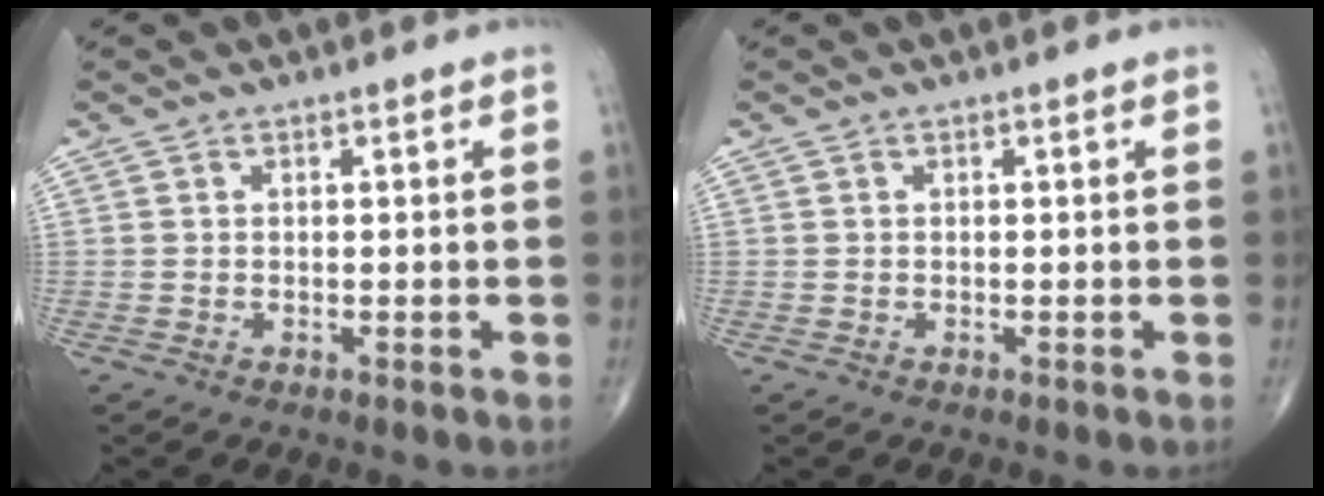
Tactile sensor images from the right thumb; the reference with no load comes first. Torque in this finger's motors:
{"motor_torque": [0.02, 0.06, -0.14, -0.12, 0.03]}